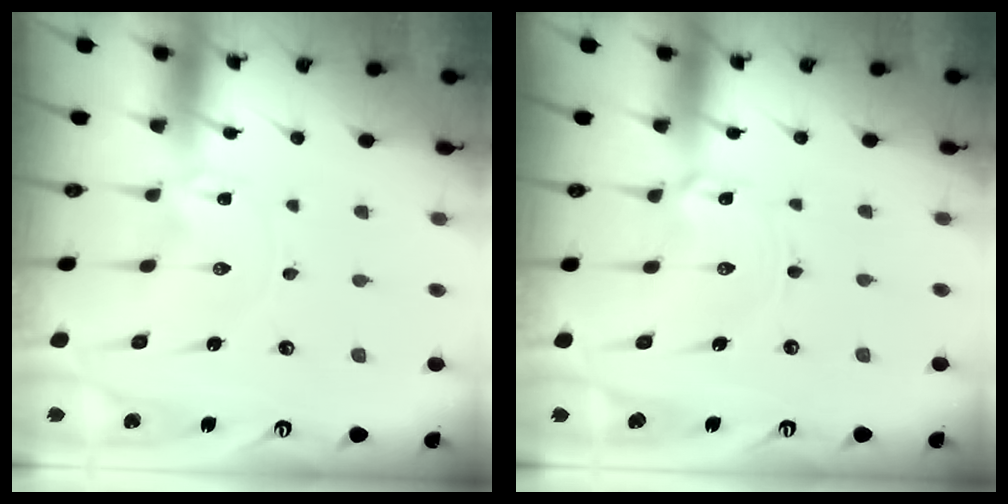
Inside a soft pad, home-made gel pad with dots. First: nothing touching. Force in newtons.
{"total": 1.8, "press": 1.8, "slide": 0.3}